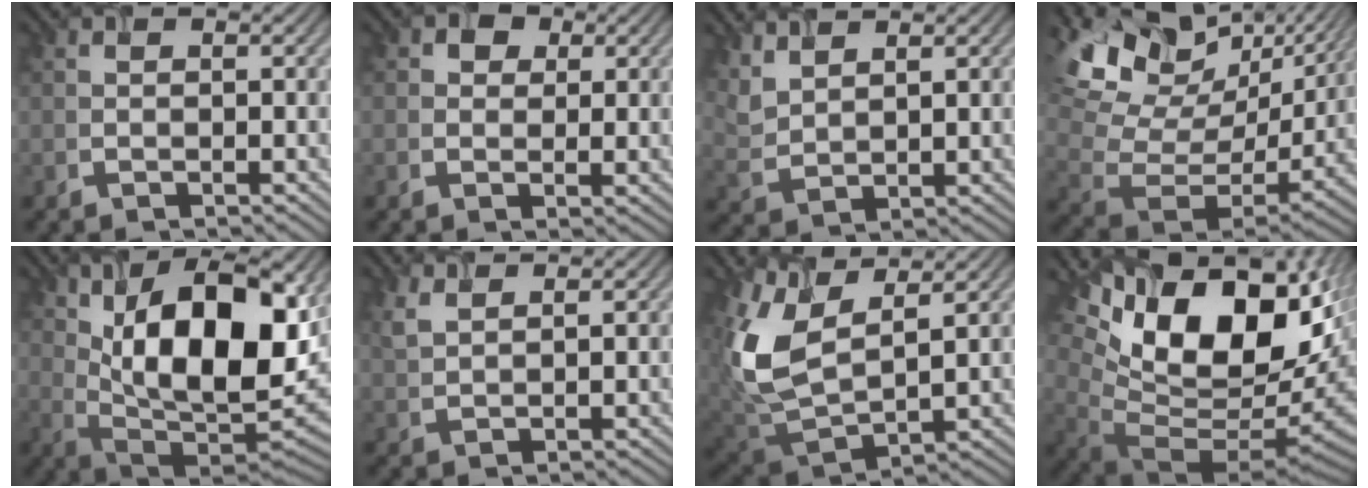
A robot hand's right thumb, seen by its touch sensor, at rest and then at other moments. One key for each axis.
{"total": 1.8, "fx": 0.8, "fy": 1.6, "fz": 0.4, "tx": -0.003, "ty": -0.005, "tz": 0.014}
{"total": 3.9, "fx": 3.5, "fy": 0.9, "fz": 1.5, "tx": -0.057, "ty": 0.002, "tz": 0.086}
{"total": 15.5, "fx": 10.1, "fy": 8.8, "fz": 7.8, "tx": -0.197, "ty": 0.019, "tz": 0.195}
{"total": 18.5, "fx": 5.8, "fy": 9.0, "fz": 15.1, "tx": -0.252, "ty": 0.011, "tz": 0.105}
{"total": 2.6, "fx": 2.1, "fy": 0.7, "fz": 1.4, "tx": -0.043, "ty": 0.005, "tz": 0.054}
{"total": 10.0, "fx": 4.1, "fy": 5.1, "fz": 7.6, "tx": -0.199, "ty": -0.003, "tz": 0.095}
{"total": 18.6, "fx": 5.9, "fy": 11.0, "fz": 13.8, "tx": -0.227, "ty": -0.020, "tz": 0.137}